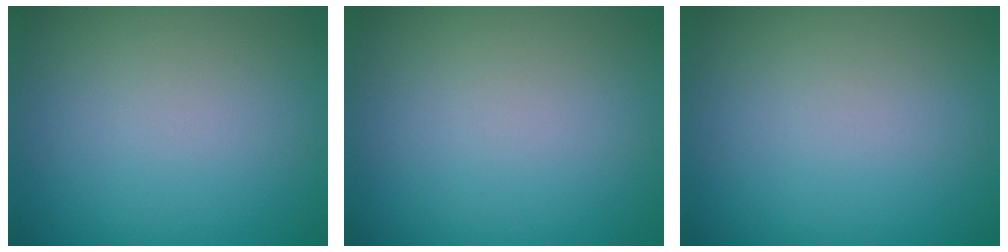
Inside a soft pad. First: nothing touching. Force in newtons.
{"total": 0.0}
{"total": 0.0}